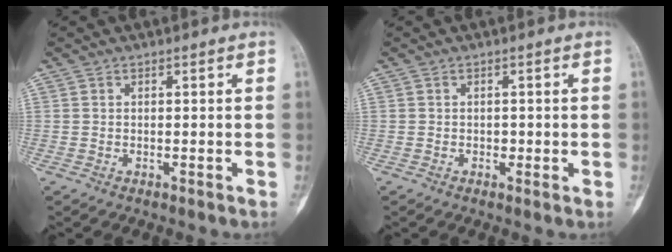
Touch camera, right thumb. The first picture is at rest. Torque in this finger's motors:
{"motor_torque": [0.70, 0.12, 0.23, -0.06, -0.03]}